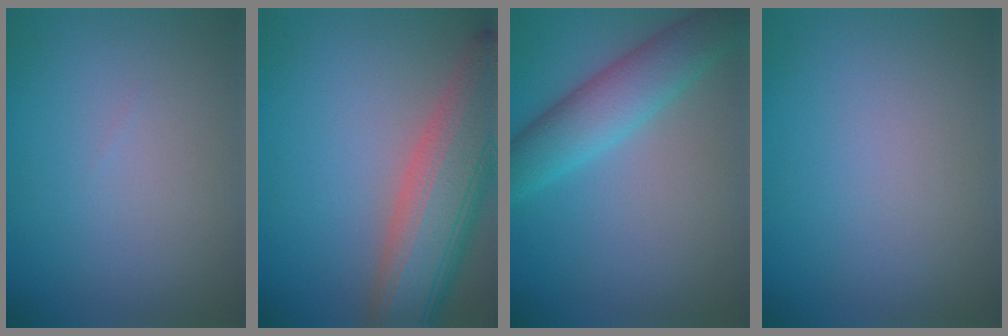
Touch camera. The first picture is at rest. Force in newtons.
{"total": 10.3, "press": 10.3, "slide": 0.5}
{"total": 5.4, "press": 5.4, "slide": 0.1}
{"total": 0.0}